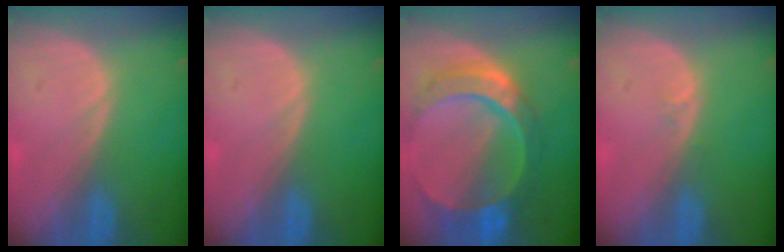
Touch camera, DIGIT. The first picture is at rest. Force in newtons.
{"total": 0.0}
{"total": 10.8, "press": 9.1, "slide": 5.8}
{"total": 0.6, "press": 0.5, "slide": 0.4}